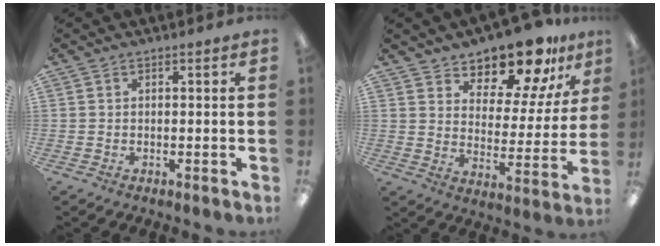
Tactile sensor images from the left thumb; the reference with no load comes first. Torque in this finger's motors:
{"motor_torque": [0.42, 0.56, -0.13, -0.04, 0.03]}